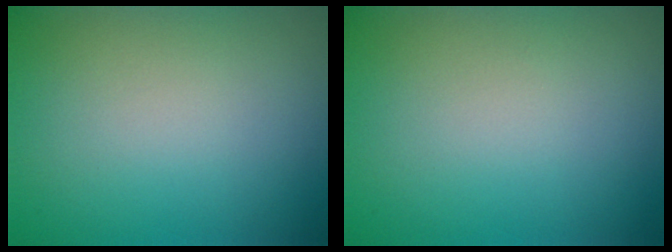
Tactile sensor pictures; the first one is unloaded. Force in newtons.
{"total": 0.0}